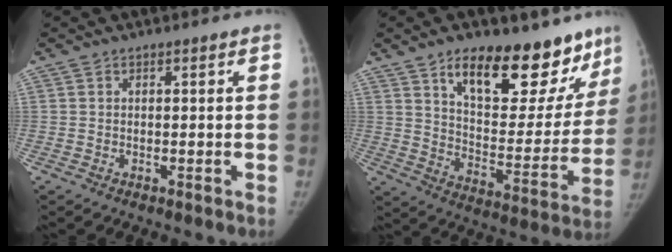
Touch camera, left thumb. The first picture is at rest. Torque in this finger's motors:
{"motor_torque": [1.81, 1.97, 0.10, -0.28, 0.07]}